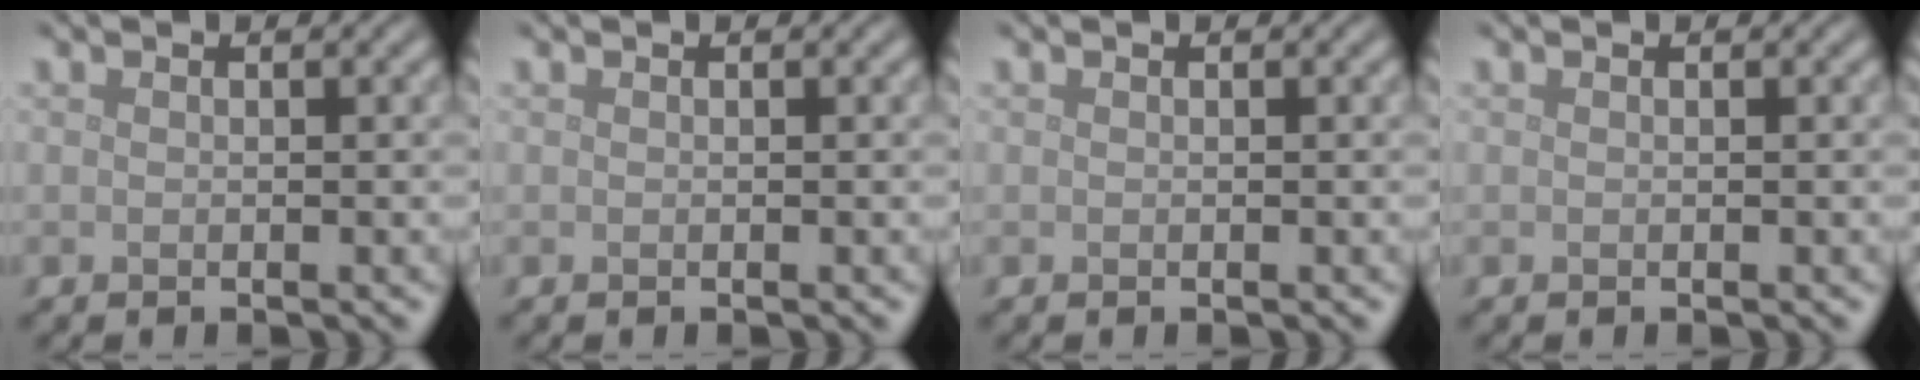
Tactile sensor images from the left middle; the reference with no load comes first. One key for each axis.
{"total": 0.0}
{"total": 0.0}
{"total": 0.0}